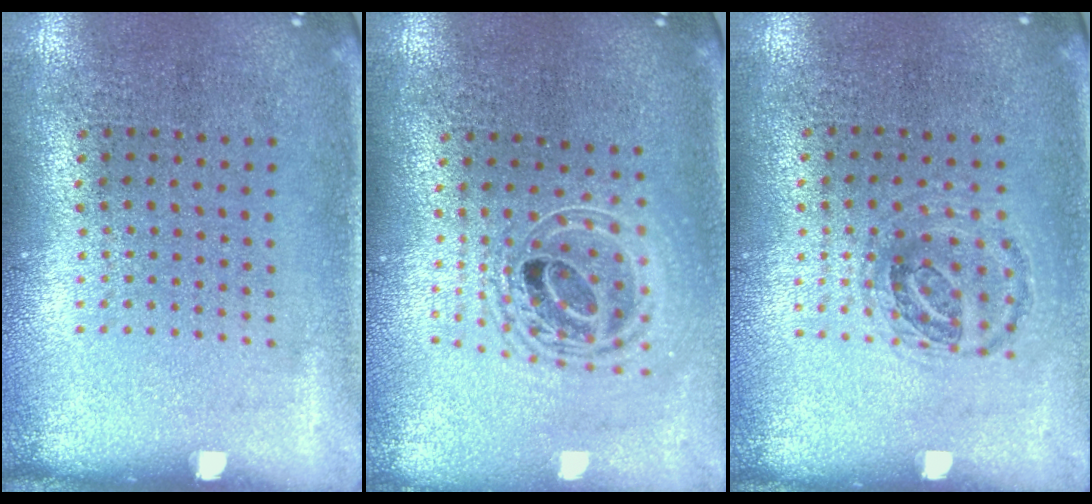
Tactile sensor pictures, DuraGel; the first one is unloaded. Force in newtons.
{"total": 2.0, "press": 1.6, "slide": 1.2}
{"total": 0.9, "press": 0.9, "slide": 0.2}